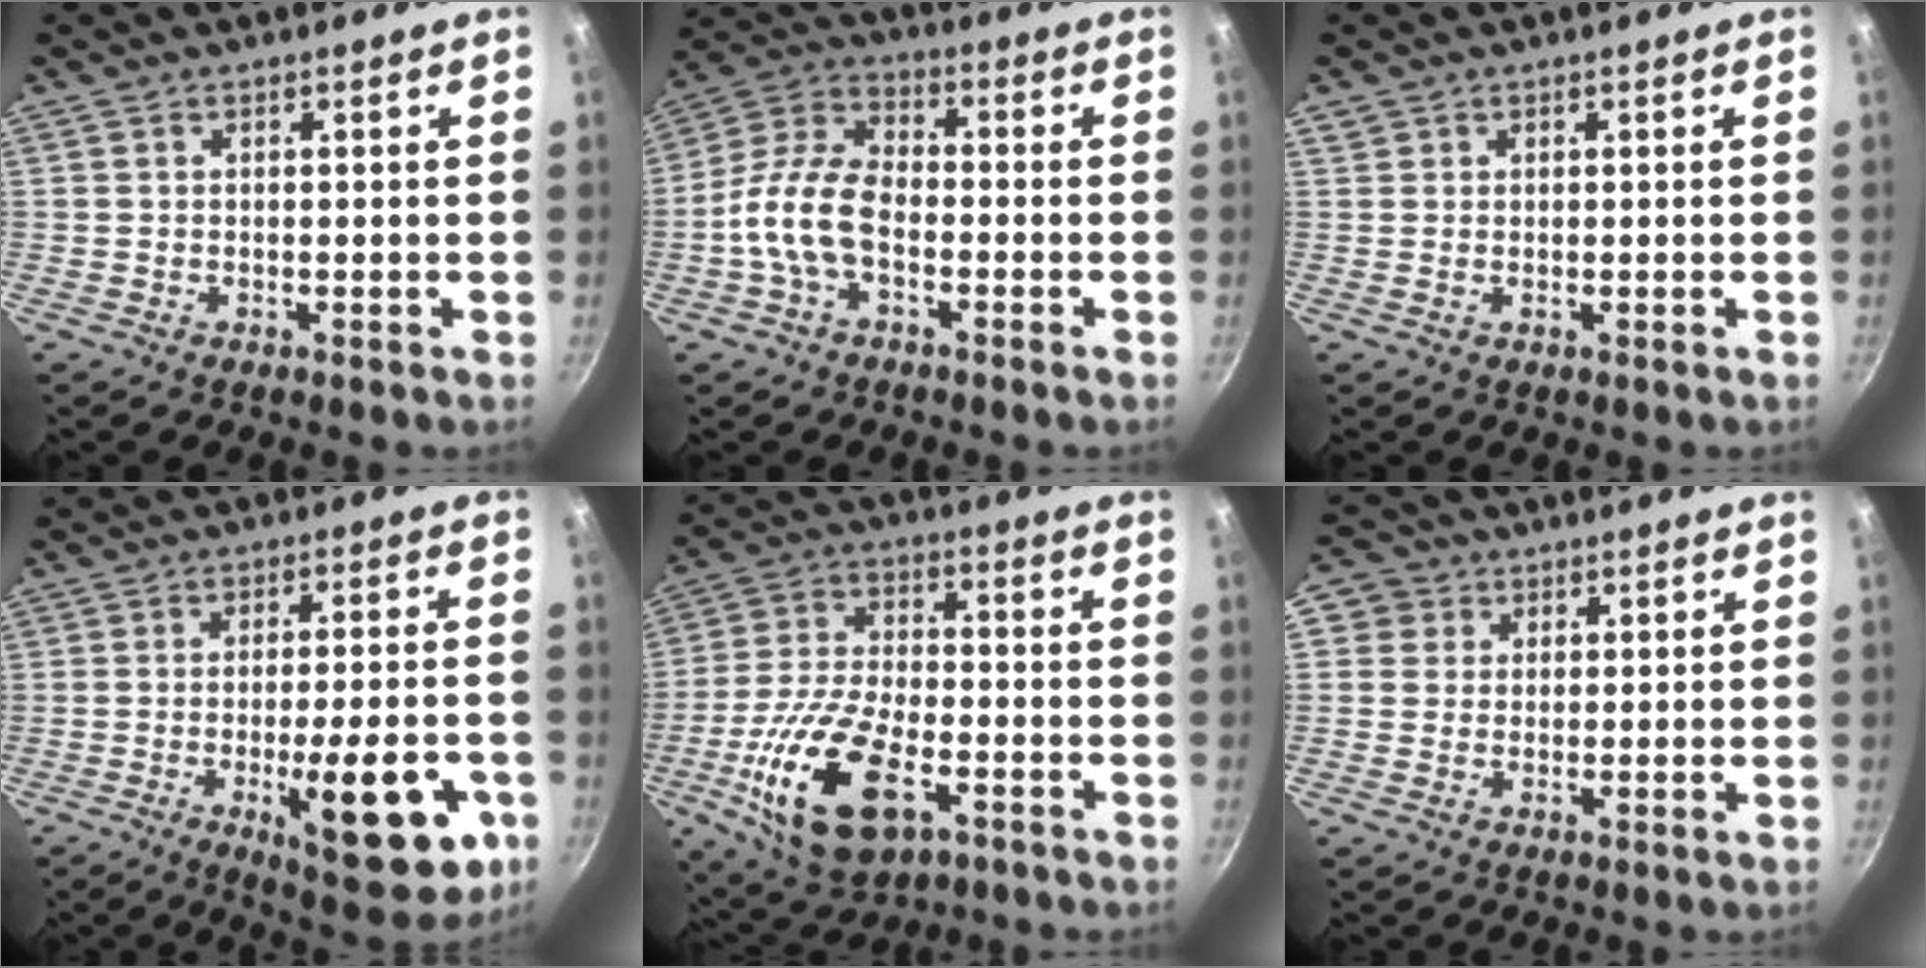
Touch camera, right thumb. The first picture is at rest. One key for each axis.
{"total": 11.2, "fx": -3.1, "fy": 6.4, "fz": 8.6, "tx": -0.160, "ty": 0.042, "tz": -0.074}
{"total": 1.0, "fx": 0.5, "fy": 0.9, "fz": 0.2, "tx": 0.005, "ty": 0.004, "tz": 0.007}
{"total": 17.3, "fx": -5.8, "fy": 5.5, "fz": 15.3, "tx": -0.182, "ty": 0.012, "tz": -0.072}
{"total": 18.4, "fx": -6.9, "fy": 9.2, "fz": 14.3, "tx": -0.277, "ty": 0.017, "tz": -0.126}
{"total": 4.7, "fx": 1.3, "fy": 4.5, "fz": 0.9, "tx": 0.024, "ty": 0.002, "tz": 0.009}